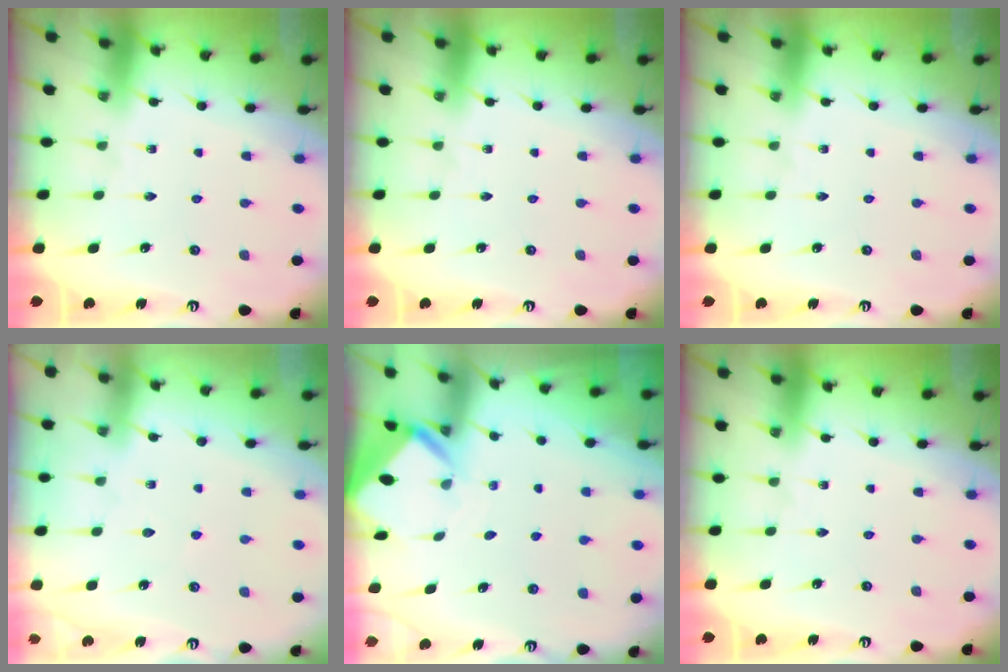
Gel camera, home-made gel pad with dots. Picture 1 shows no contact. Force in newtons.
{"total": 0.0}
{"total": 0.0}
{"total": 3.2, "press": 3.1, "slide": 0.6}
{"total": 2.6, "press": 2.6, "slide": 0.2}
{"total": 0.0}